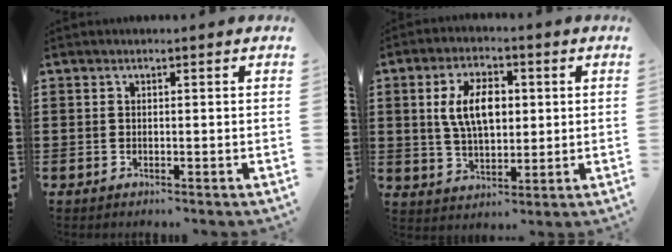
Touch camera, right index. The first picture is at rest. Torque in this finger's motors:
{"motor_torque": [0.83, 0.22, 0.58, 0.12]}